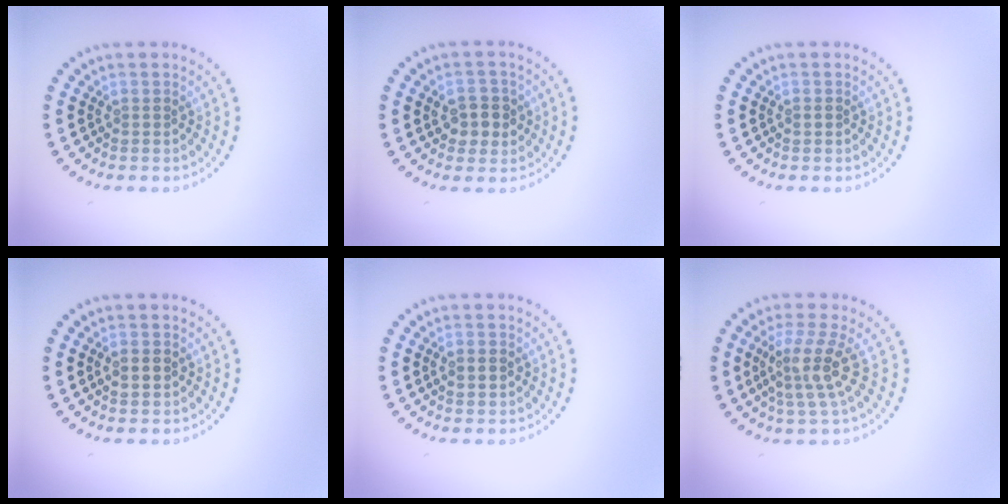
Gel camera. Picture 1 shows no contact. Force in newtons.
{"total": 2.8, "press": 2.8, "slide": 0.4}
{"total": 0.7, "press": 0.7, "slide": 0.1}
{"total": 2.0, "press": 2.0, "slide": 0.2}
{"total": 2.1, "press": 2.1, "slide": 0.2}
{"total": 3.9, "press": 2.9, "slide": 2.6}